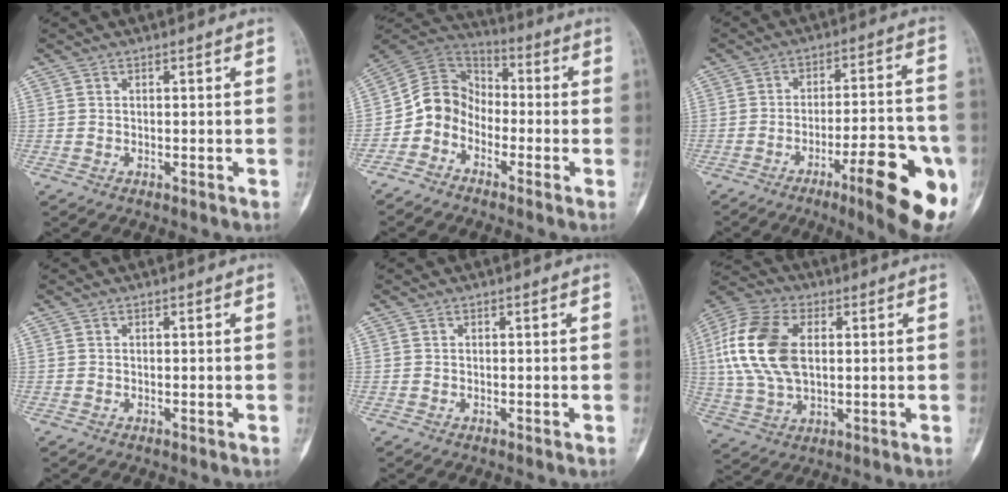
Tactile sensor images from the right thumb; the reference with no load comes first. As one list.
[{"total": 9.2, "force": [-3.8, 7.6, 3.6], "torque": [-0.049, 0.064, -0.091]}, {"total": 17.7, "force": [-7.5, 3.9, 15.6], "torque": [-0.182, 0.025, -0.099]}, {"total": 0.0}, {"total": 0.0}, {"total": 16.5, "force": [2.5, 10.1, 12.9], "torque": [-0.271, 0.009, 0.045]}]